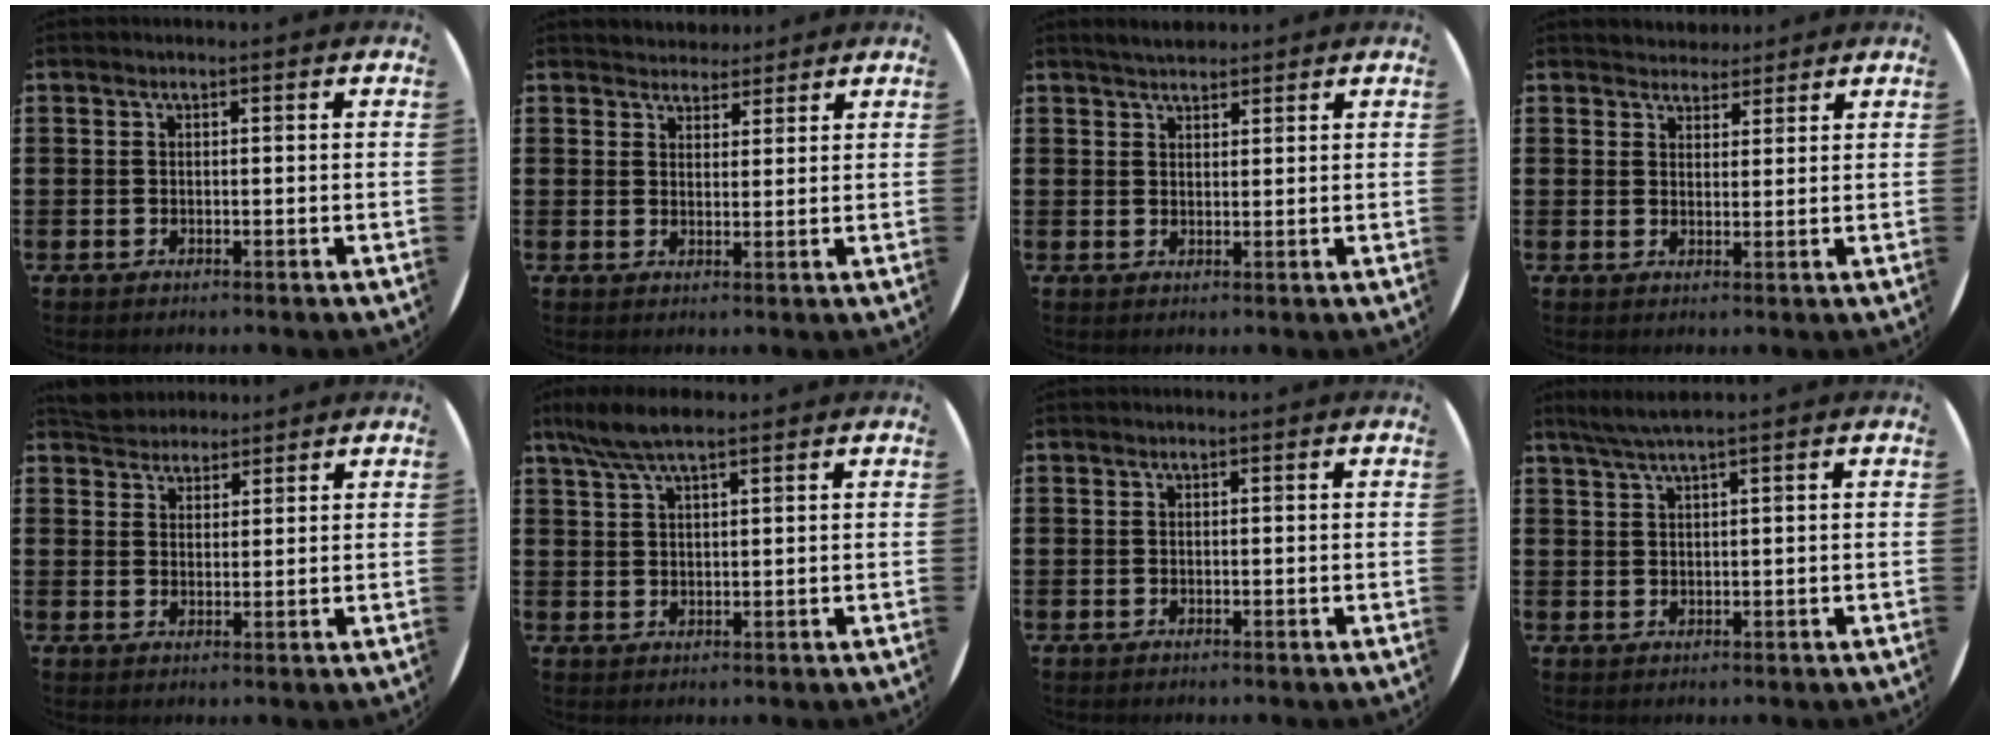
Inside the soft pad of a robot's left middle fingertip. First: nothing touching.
{"total": 3.1, "force": [2.9, 1.0, -0.2], "torque": [0.005, -0.008, 0.053]}
{"total": 2.6, "force": [2.5, 0.6, 0.4], "torque": [-0.011, 0.000, 0.048]}
{"total": 2.9, "force": [2.7, 1.0, -0.1], "torque": [-0.005, -0.003, 0.052]}
{"total": 3.6, "force": [3.5, 1.0, -0.2], "torque": [-0.006, -0.002, 0.068]}
{"total": 5.4, "force": [4.2, 1.1, 3.3], "torque": [-0.073, 0.001, 0.075]}
{"total": 0.0}
{"total": 2.7, "force": [1.9, -0.2, 1.9], "torque": [-0.037, 0.002, 0.034]}